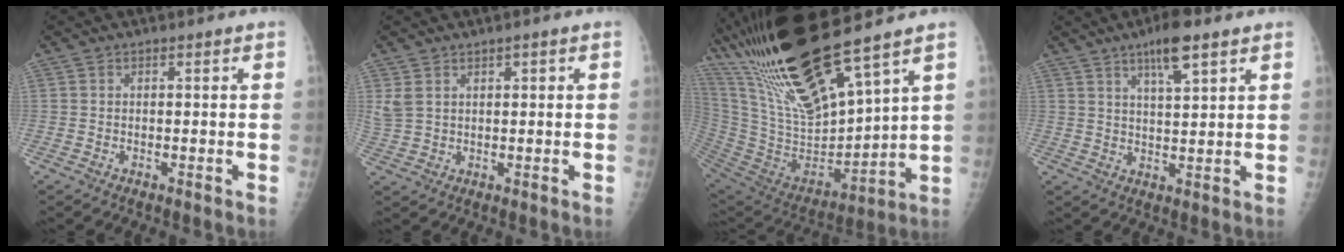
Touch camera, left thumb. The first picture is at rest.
{"total": 3.3, "force": [1.5, 2.5, 1.5], "torque": [-0.028, -0.001, 0.039]}
{"total": 28.5, "force": [19.2, 6.9, 20.0], "torque": [-0.382, -0.062, 0.365]}
{"total": 7.4, "force": [4.5, 1.7, 5.6], "torque": [-0.087, -0.020, 0.075]}